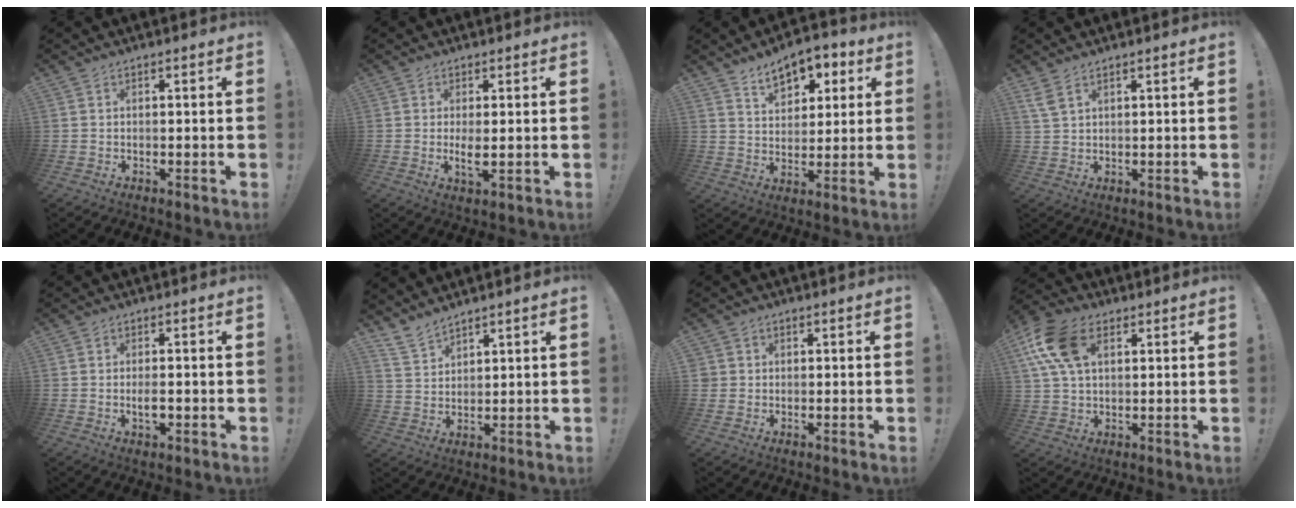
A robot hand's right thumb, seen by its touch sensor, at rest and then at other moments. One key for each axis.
{"total": 3.9, "fx": 0.3, "fy": 1.0, "fz": 3.8, "tx": -0.054, "ty": -0.015, "tz": 0.002}
{"total": 9.7, "fx": 6.2, "fy": 5.9, "fz": 4.5, "tx": -0.062, "ty": -0.038, "tz": 0.115}
{"total": 3.8, "fx": 2.4, "fy": 1.3, "fz": 2.6, "tx": -0.050, "ty": -0.009, "tz": 0.045}
{"total": 3.0, "fx": -0.8, "fy": 1.2, "fz": 2.7, "tx": -0.032, "ty": -0.001, "tz": -0.015}
{"total": 6.1, "fx": 5.4, "fy": 2.2, "fz": 1.7, "tx": -0.040, "ty": -0.032, "tz": 0.106}
{"total": 1.9, "fx": 0.5, "fy": 1.8, "fz": 0.2, "tx": -0.001, "ty": -0.002, "tz": 0.010}
{"total": 14.6, "fx": 5.5, "fy": 9.0, "fz": 10.1, "tx": -0.198, "ty": -0.005, "tz": 0.107}